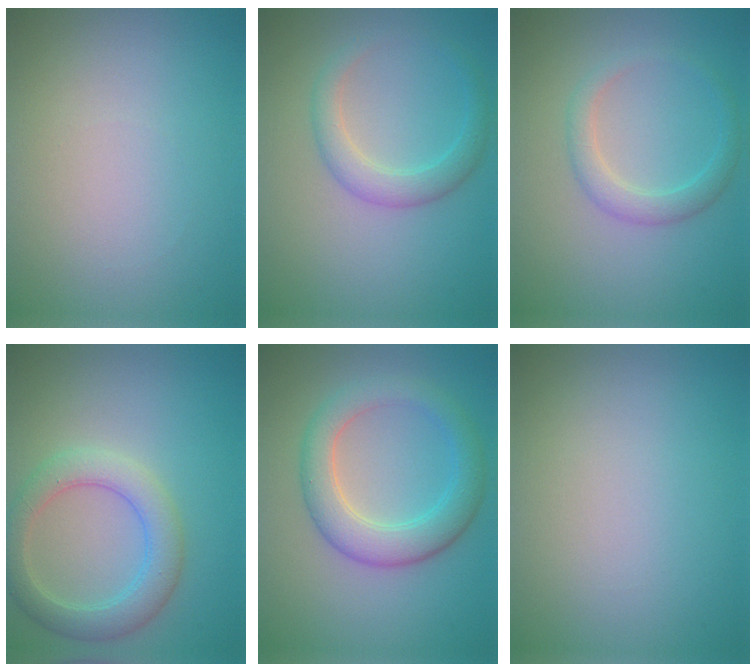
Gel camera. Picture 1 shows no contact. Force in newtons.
{"total": 2.8, "press": 2.7, "slide": 0.2}
{"total": 2.2, "press": 2.2, "slide": 0.1}
{"total": 4.1, "press": 4.1, "slide": 0.1}
{"total": 4.8, "press": 4.8, "slide": 0.1}
{"total": 0.0}